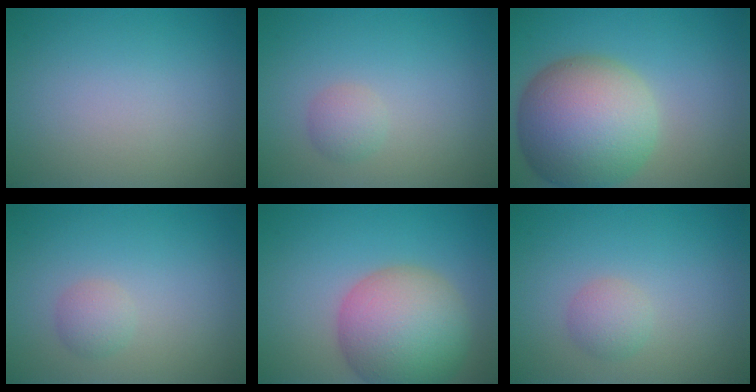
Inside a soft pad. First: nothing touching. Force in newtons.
{"total": 1.4, "press": 1.4, "slide": 0.1}
{"total": 11.4, "press": 11.4, "slide": 0.6}
{"total": 1.4, "press": 1.4, "slide": 0.1}
{"total": 9.4, "press": 9.4, "slide": 0.6}
{"total": 1.7, "press": 1.7, "slide": 0.0}